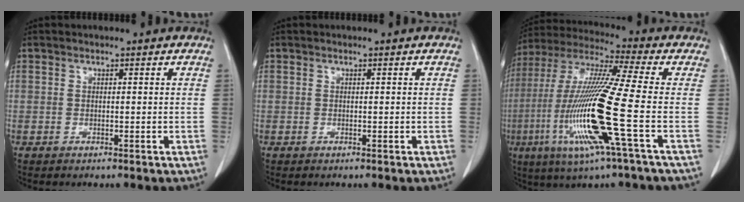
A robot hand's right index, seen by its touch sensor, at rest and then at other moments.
{"total": 0.0}
{"total": 18.9, "force": [-4.9, -0.6, 18.3], "torque": [-0.391, -0.020, -0.105]}